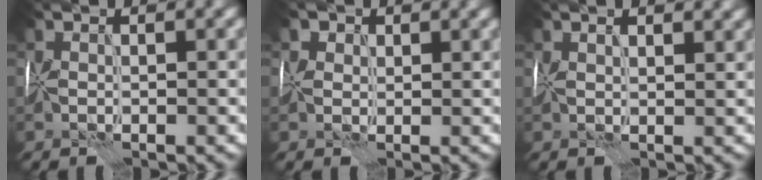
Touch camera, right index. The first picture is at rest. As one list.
[{"total": 1.8, "force": [1.0, 1.4, 0.5], "torque": [-0.010, -0.002, 0.010]}, {"total": 4.0, "force": [2.4, 1.8, 2.6], "torque": [-0.036, 0.019, 0.024]}]